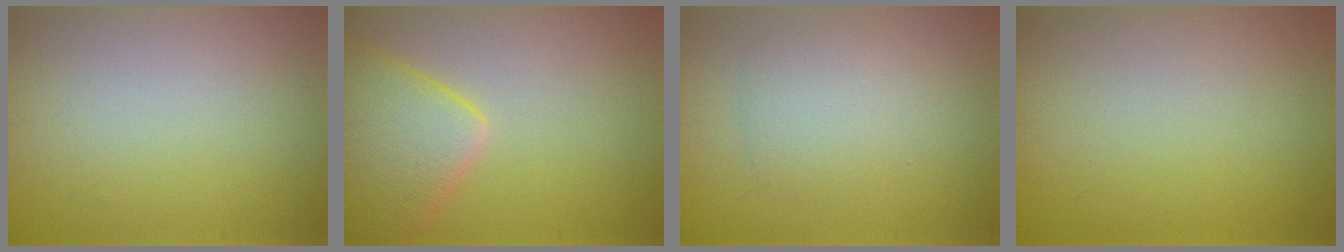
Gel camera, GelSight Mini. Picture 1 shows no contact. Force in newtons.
{"total": 6.9, "press": 6.8, "slide": 0.4}
{"total": 2.9, "press": 2.9, "slide": 0.2}
{"total": 0.0}